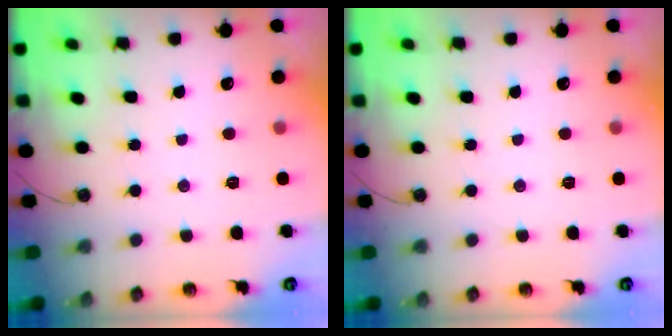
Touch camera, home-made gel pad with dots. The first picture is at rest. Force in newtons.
{"total": 0.0}